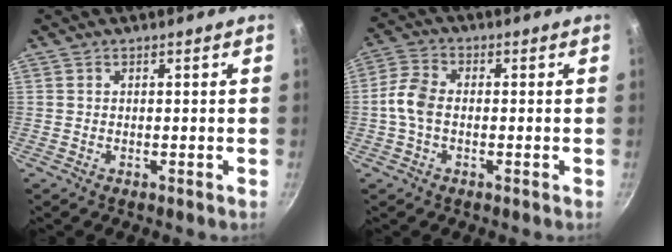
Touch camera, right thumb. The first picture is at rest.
{"total": 6.0, "force": [-0.8, 3.8, 4.5], "torque": [-0.098, 0.021, -0.026]}